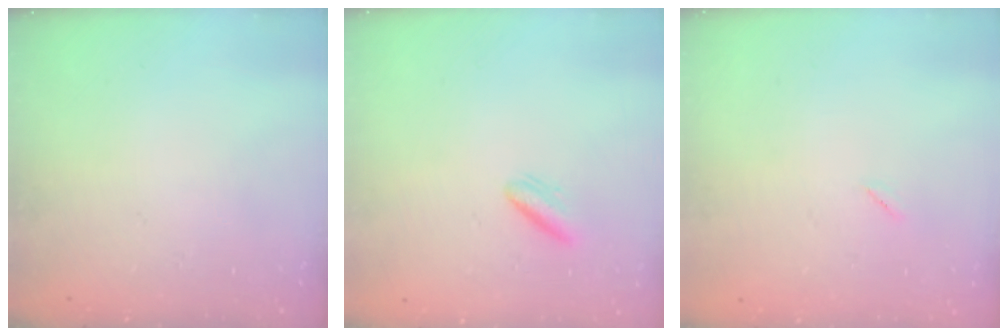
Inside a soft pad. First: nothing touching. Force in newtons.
{"total": 3.0, "press": 2.8, "slide": 1.0}
{"total": 2.0, "press": 2.0, "slide": 0.1}